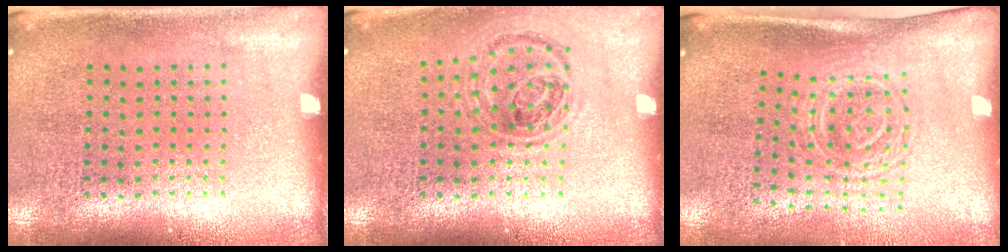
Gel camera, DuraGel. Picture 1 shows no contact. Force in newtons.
{"total": 0.9, "press": 0.9, "slide": 0.2}
{"total": 1.7, "press": 1.3, "slide": 1.1}